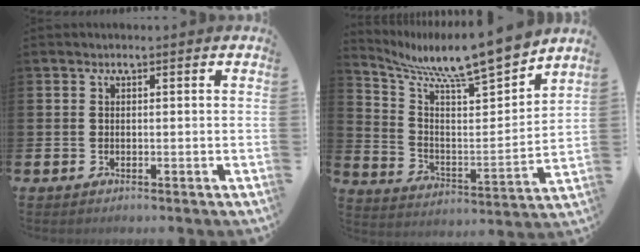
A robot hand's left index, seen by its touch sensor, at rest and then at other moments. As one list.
[{"total": 10.9, "force": [10.2, 0.6, 3.7], "torque": [-0.097, -0.091, 0.169]}]